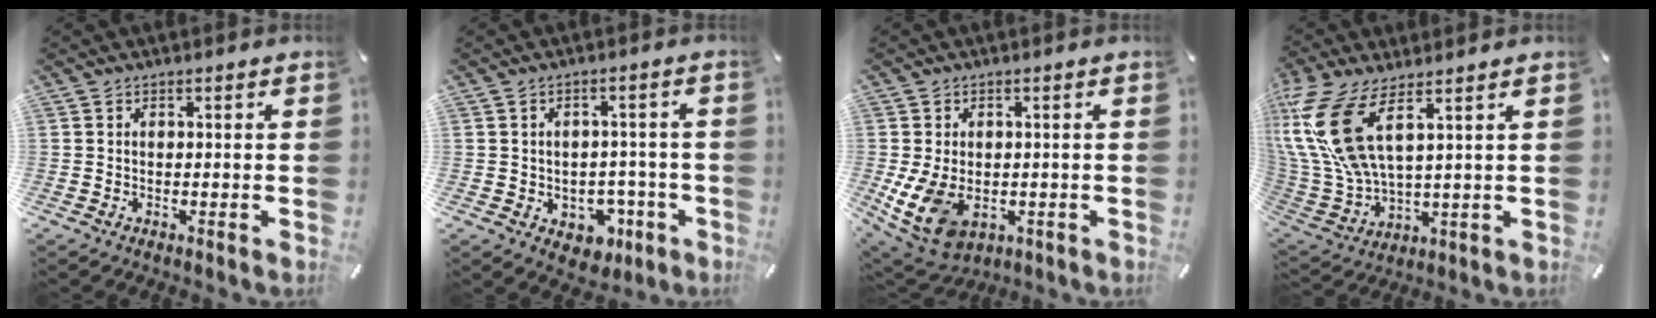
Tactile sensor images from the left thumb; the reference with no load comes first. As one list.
[{"total": 6.0, "force": [-1.3, 5.3, 2.4], "torque": [-0.015, 0.004, -0.020]}, {"total": 10.1, "force": [-2.4, 7.2, 6.7], "torque": [-0.149, 0.000, -0.039]}, {"total": 16.4, "force": [7.6, 7.1, 12.7], "torque": [-0.302, -0.041, 0.130]}]